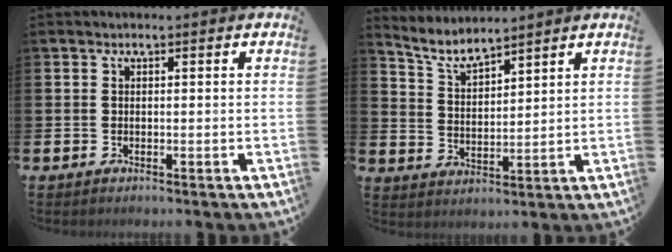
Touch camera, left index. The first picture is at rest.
{"total": 5.3, "force": [5.0, 0.7, 1.6], "torque": [-0.055, -0.023, 0.091]}